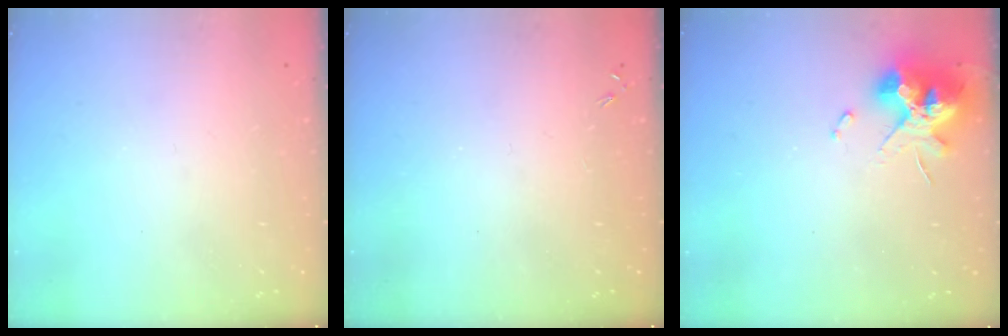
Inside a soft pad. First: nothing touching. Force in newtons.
{"total": 0.0}
{"total": 13.4, "press": 13.3, "slide": 1.1}